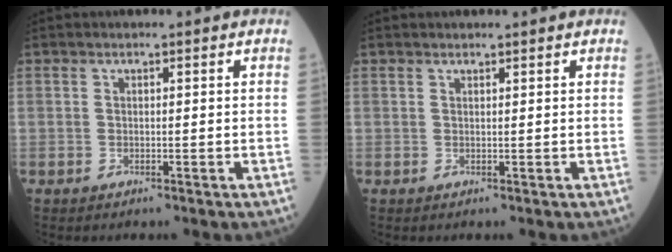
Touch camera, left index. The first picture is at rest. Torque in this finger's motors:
{"motor_torque": [-0.12, -0.02, -0.03, 0.01]}